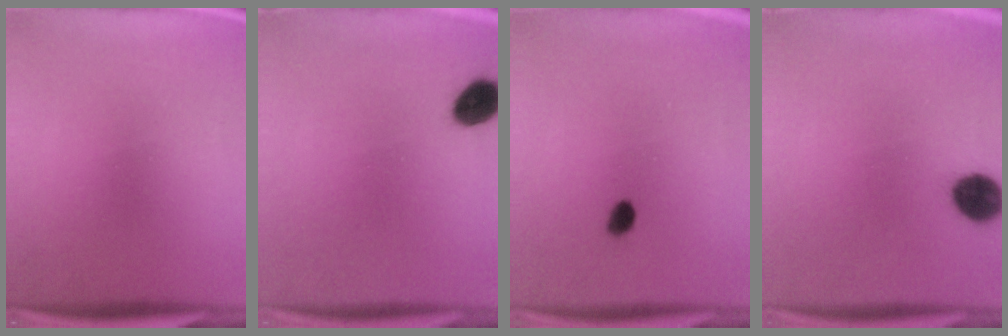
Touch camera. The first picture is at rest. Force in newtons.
{"total": 6.9}
{"total": 1.5}
{"total": 8.3}